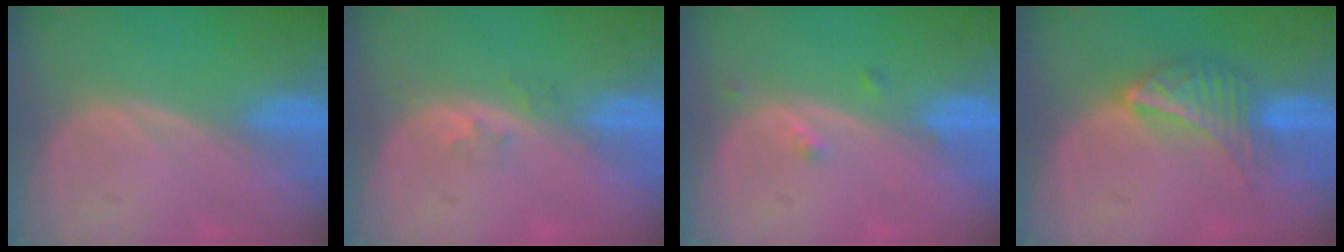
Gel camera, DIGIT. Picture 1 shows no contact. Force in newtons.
{"total": 1.9, "press": 1.4, "slide": 1.2}
{"total": 1.6, "press": 1.3, "slide": 0.8}
{"total": 7.0, "press": 6.2, "slide": 3.2}